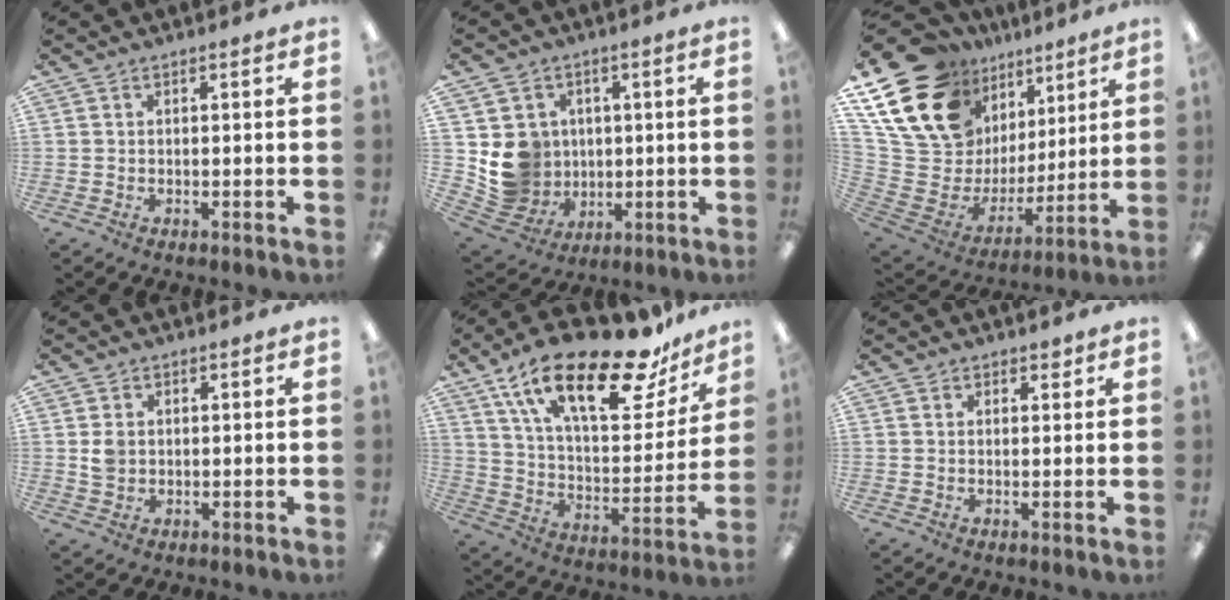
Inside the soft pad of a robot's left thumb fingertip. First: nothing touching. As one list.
[{"total": 9.8, "force": [1.3, 9.6, 1.7], "torque": [-0.040, -0.011, 0.043]}, {"total": 22.6, "force": [14.0, 14.7, 9.9], "torque": [-0.221, -0.100, 0.273]}, {"total": 3.3, "force": [0.7, 2.9, 1.5], "torque": [-0.023, 0.003, 0.012]}, {"total": 25.9, "force": [17.1, 9.6, 16.9], "torque": [-0.267, -0.090, 0.283]}, {"total": 1.6, "force": [1.3, 0.9, 0.3], "torque": [0.002, -0.002, 0.022]}]